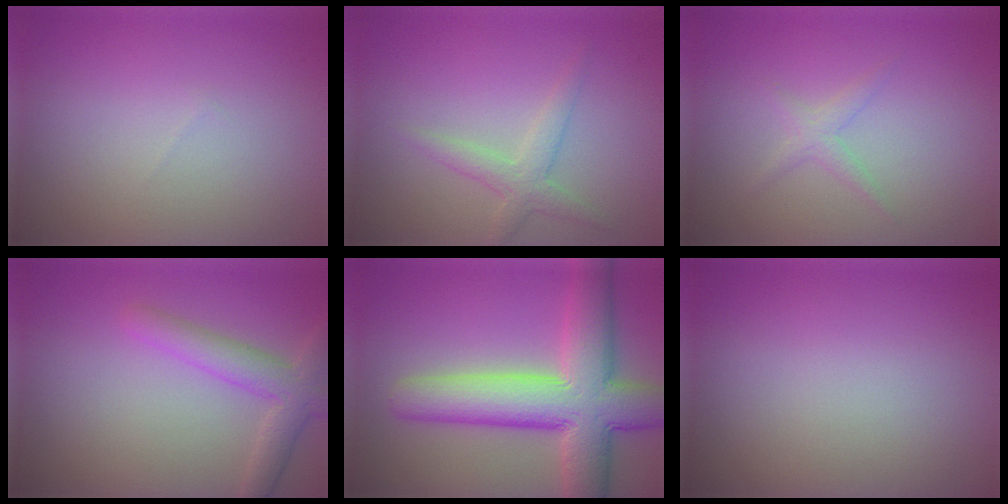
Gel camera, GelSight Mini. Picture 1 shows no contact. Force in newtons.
{"total": 2.2, "press": 2.2, "slide": 0.1}
{"total": 1.3, "press": 1.3, "slide": 0.1}
{"total": 3.6, "press": 3.6, "slide": 0.2}
{"total": 10.0, "press": 10.0, "slide": 0.6}
{"total": 0.0}